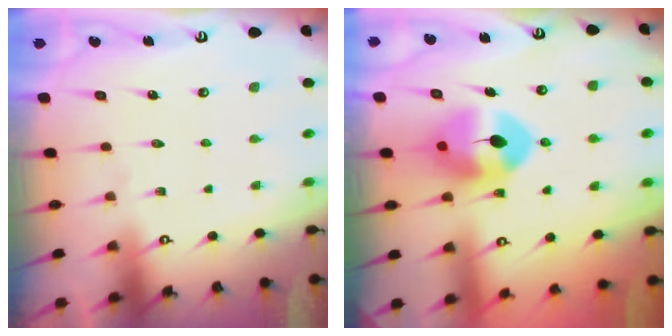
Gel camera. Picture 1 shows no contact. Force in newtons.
{"total": 9.3, "press": 9.2, "slide": 1.4}